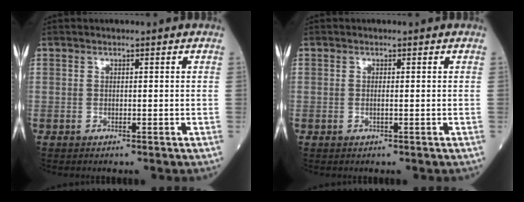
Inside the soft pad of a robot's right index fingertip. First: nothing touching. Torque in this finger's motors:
{"motor_torque": [-0.26, -0.16, -0.05, -0.01]}